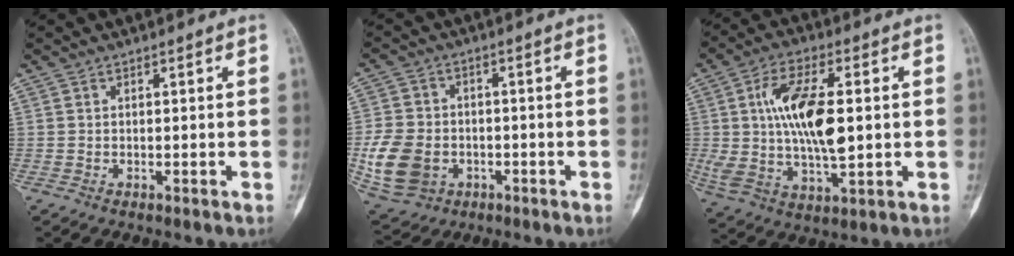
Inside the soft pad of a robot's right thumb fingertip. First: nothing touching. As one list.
[{"total": 12.4, "force": [-2.9, 9.8, 7.1], "torque": [-0.137, 0.008, -0.044]}, {"total": 16.4, "force": [1.8, 7.4, 14.5], "torque": [-0.278, -0.001, 0.036]}]